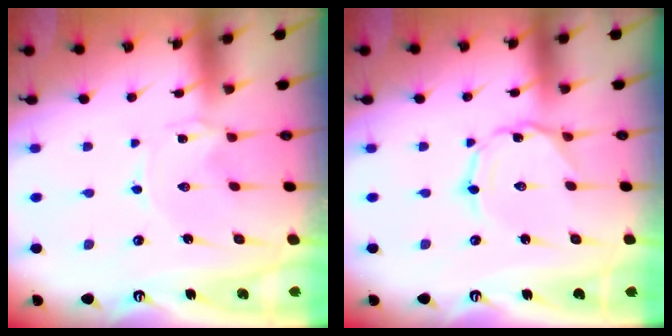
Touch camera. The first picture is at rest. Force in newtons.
{"total": 1.1, "press": 1.0, "slide": 0.2}